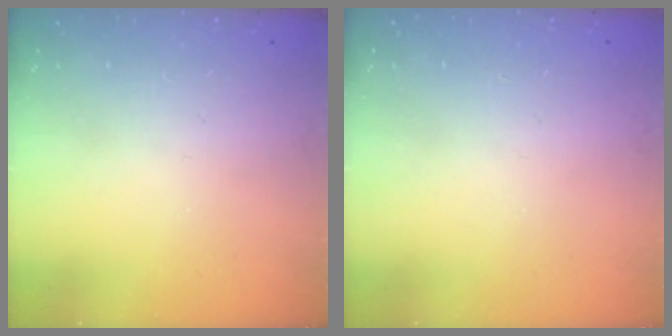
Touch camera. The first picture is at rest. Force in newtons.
{"total": 2.5, "press": 2.4, "slide": 0.3}